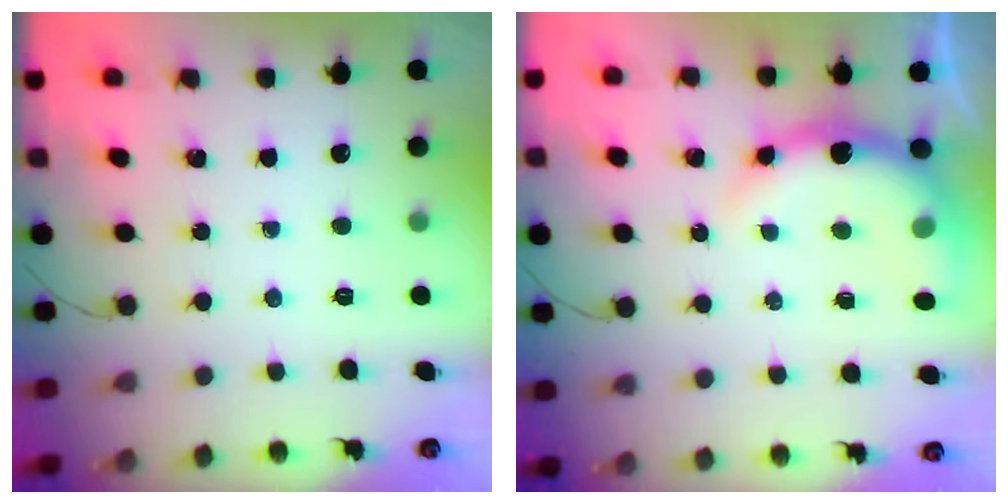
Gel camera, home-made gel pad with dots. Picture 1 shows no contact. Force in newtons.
{"total": 8.1, "press": 8.0, "slide": 1.2}